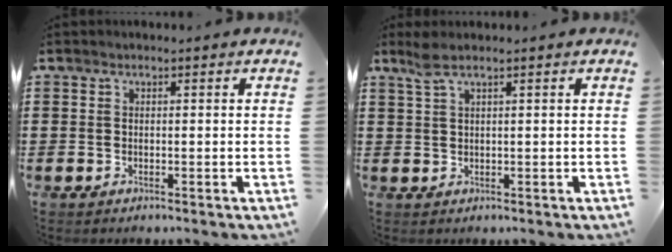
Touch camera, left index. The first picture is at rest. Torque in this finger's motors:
{"motor_torque": [1.22, -0.60, 0.06, 0.02]}